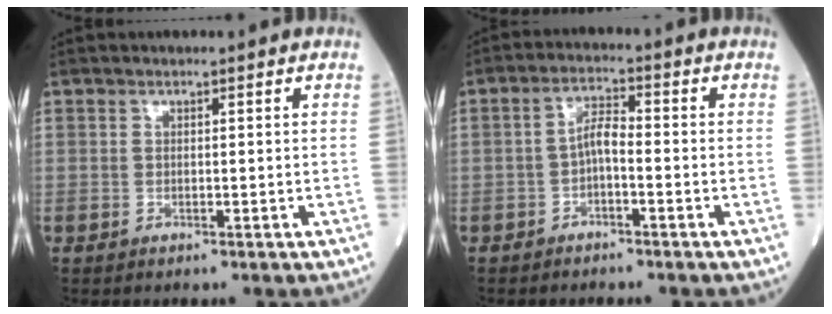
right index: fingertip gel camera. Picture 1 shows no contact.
{"total": 3.5, "force": [-1.1, 1.1, 3.1], "torque": [-0.057, 0.010, -0.022]}